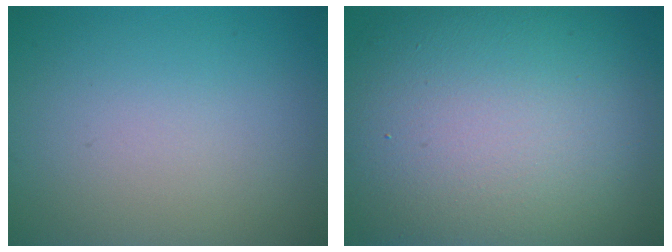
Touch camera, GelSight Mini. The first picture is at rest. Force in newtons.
{"total": 16.4, "press": 16.4, "slide": 0.7}